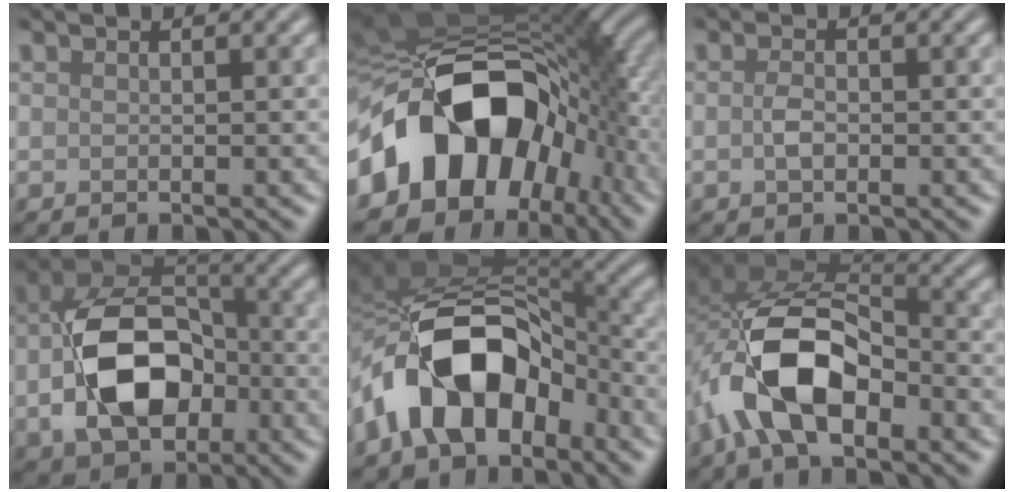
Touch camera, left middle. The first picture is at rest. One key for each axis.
{"total": 15.7, "fx": -4.2, "fy": 10.4, "fz": 11.1, "tx": -0.159, "ty": 0.005, "tz": -0.083}
{"total": 1.4, "fx": -0.3, "fy": 0.7, "fz": 1.1, "tx": -0.026, "ty": 0.006, "tz": -0.007}
{"total": 10.1, "fx": -2.1, "fy": 6.6, "fz": 7.4, "tx": -0.141, "ty": 0.010, "tz": -0.036}
{"total": 11.8, "fx": -4.2, "fy": 7.0, "fz": 8.4, "tx": -0.149, "ty": 0.008, "tz": -0.073}
{"total": 11.3, "fx": -4.2, "fy": 5.8, "fz": 8.8, "tx": -0.181, "ty": 0.008, "tz": -0.081}